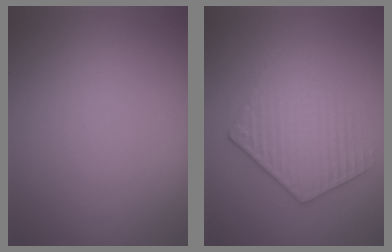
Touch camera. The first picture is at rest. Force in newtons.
{"total": 3.5, "press": 3.1, "slide": 1.5}